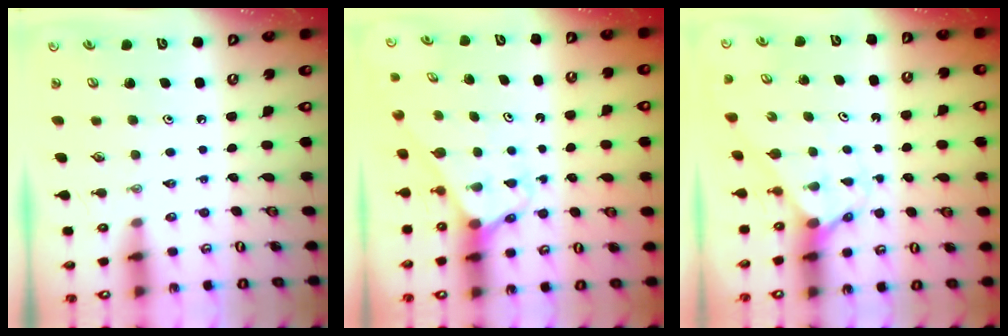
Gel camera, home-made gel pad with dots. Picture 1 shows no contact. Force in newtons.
{"total": 2.5, "press": 2.5, "slide": 0.2}
{"total": 2.4, "press": 2.4, "slide": 0.2}